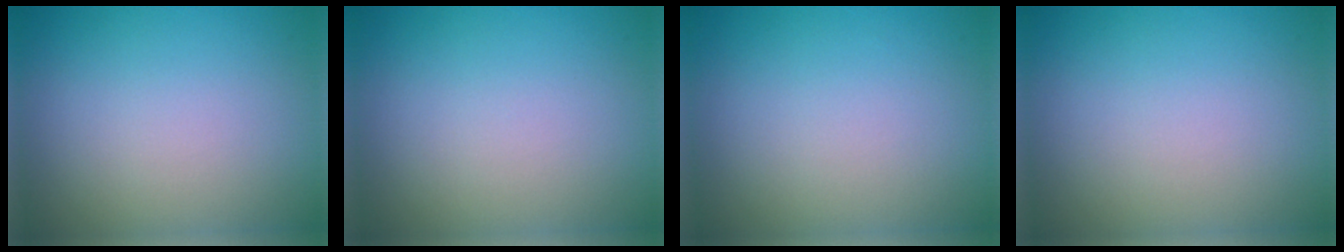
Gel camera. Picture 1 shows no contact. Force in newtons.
{"total": 0.0}
{"total": 0.0}
{"total": 0.0}